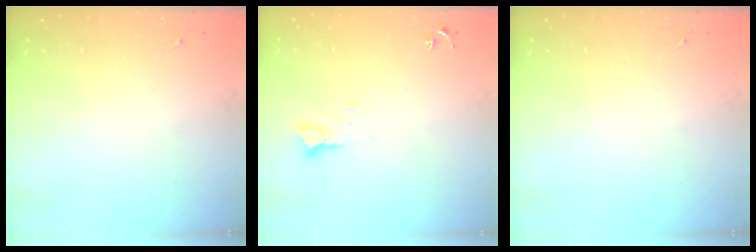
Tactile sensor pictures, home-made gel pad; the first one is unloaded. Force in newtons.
{"total": 3.1, "press": 3.1, "slide": 0.1}
{"total": 0.0}